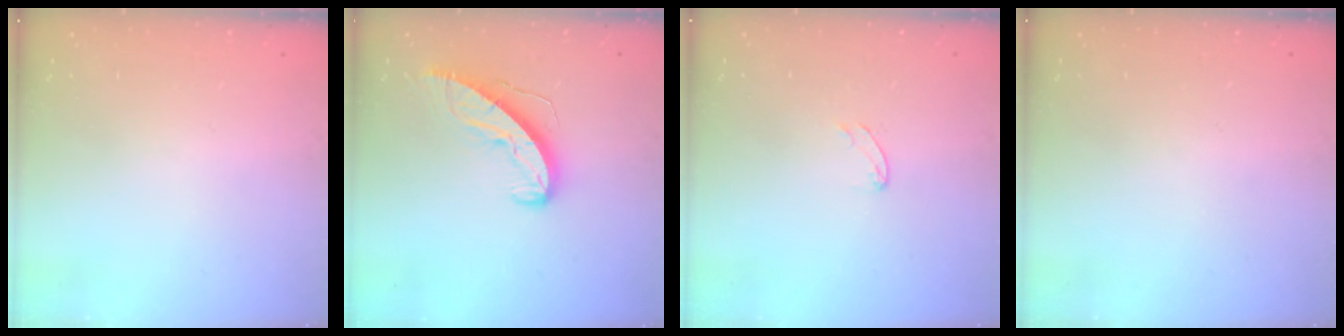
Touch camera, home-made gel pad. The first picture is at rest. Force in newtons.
{"total": 9.1, "press": 9.1, "slide": 0.2}
{"total": 5.5, "press": 5.5, "slide": 0.3}
{"total": 0.0}